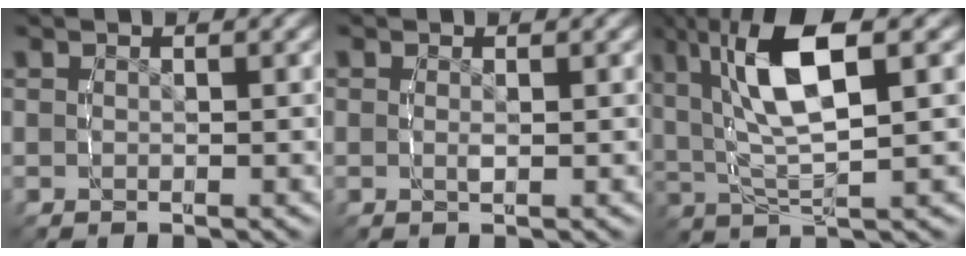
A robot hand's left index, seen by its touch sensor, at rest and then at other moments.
{"total": 0.6, "force": [0.2, 0.3, 0.5], "torque": [-0.014, -0.008, 0.006]}
{"total": 9.2, "force": [3.1, 3.6, 7.9], "torque": [-0.158, 0.009, 0.055]}